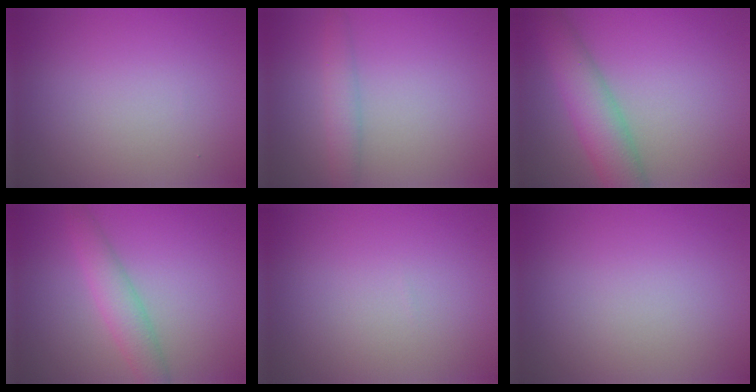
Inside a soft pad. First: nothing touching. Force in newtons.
{"total": 2.2, "press": 2.2, "slide": 0.1}
{"total": 5.6, "press": 5.6, "slide": 0.2}
{"total": 3.3, "press": 3.3, "slide": 0.1}
{"total": 0.0}
{"total": 0.0}